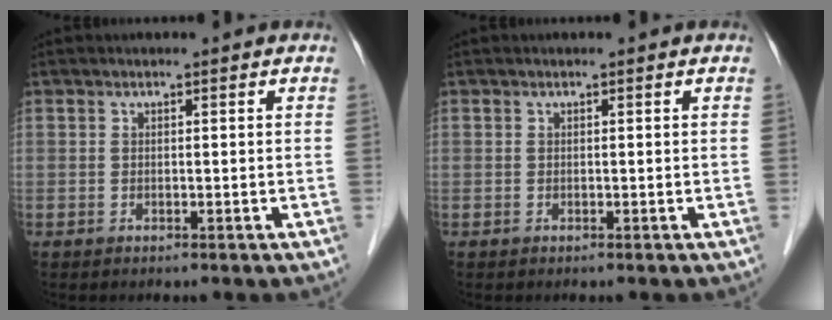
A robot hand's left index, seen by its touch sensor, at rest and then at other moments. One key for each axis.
{"total": 0.0}